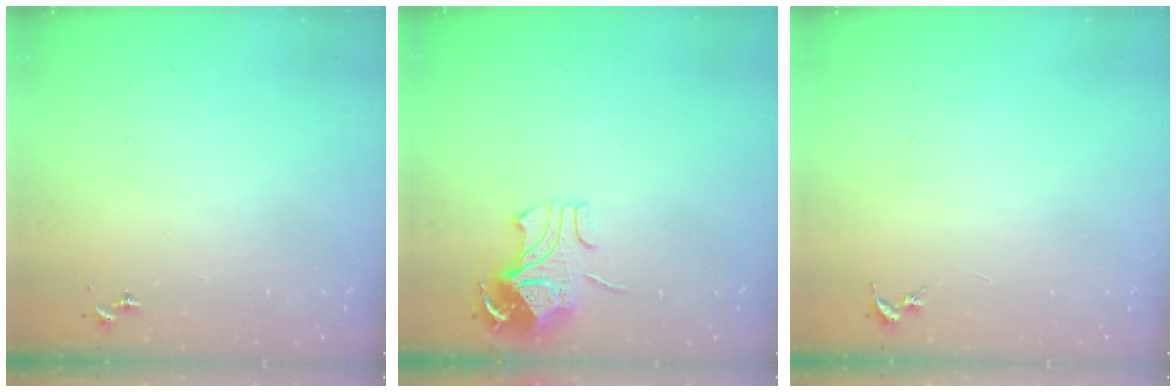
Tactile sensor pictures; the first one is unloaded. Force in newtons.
{"total": 8.9, "press": 8.9, "slide": 0.7}
{"total": 0.0}